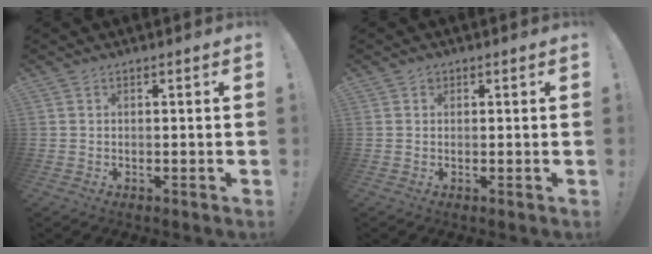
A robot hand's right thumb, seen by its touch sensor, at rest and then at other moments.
{"total": 1.2, "force": [0.7, 1.0, 0.1], "torque": [0.000, 0.000, 0.012]}